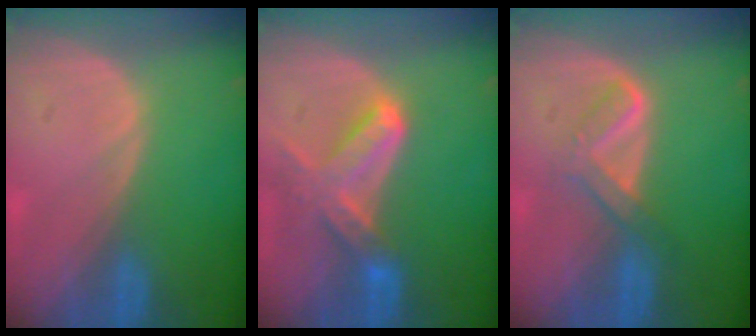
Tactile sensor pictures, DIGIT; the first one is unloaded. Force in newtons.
{"total": 7.0, "press": 6.5, "slide": 2.6}
{"total": 4.0, "press": 4.0, "slide": 0.5}